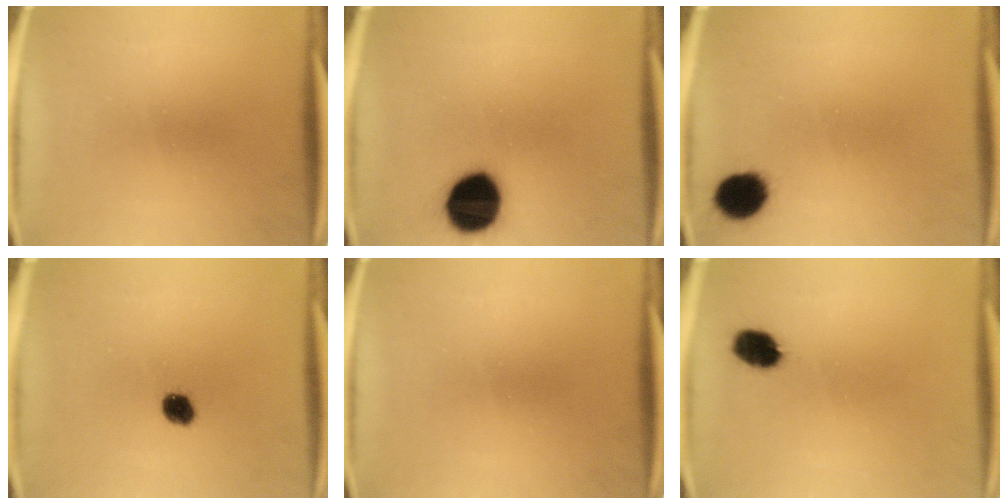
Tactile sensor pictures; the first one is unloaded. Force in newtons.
{"total": 14.9}
{"total": 7.4}
{"total": 4.0}
{"total": 0.0}
{"total": 5.5}